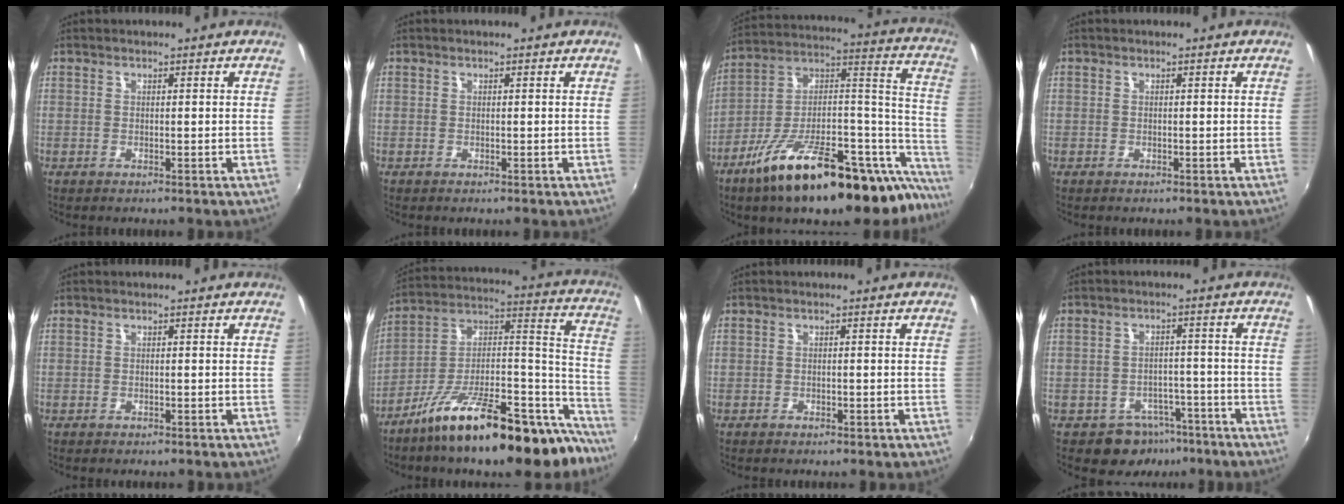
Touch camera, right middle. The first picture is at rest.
{"total": 0.0}
{"total": 30.9, "force": [-21.1, 9.4, 20.5], "torque": [-0.265, 0.017, -0.328]}
{"total": 0.5, "force": [-0.4, 0.3, 0.0], "torque": [0.000, -0.001, -0.008]}
{"total": 0.7, "force": [-0.5, 0.3, 0.3], "torque": [-0.007, -0.001, -0.008]}
{"total": 26.3, "force": [-18.9, 7.5, 16.6], "torque": [-0.208, 0.023, -0.296]}
{"total": 1.4, "force": [-1.0, 0.7, 0.7], "torque": [-0.015, -0.002, -0.014]}
{"total": 7.0, "force": [-4.9, 4.9, 1.4], "torque": [-0.028, 0.024, -0.055]}